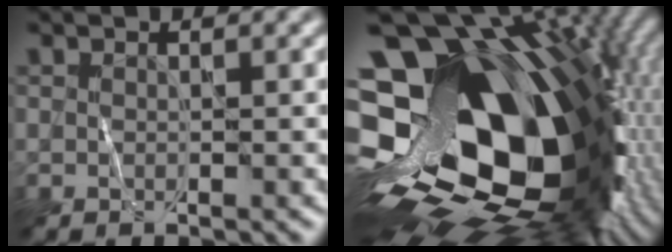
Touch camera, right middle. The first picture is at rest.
{"total": 20.5, "force": [-0.8, 13.8, 15.2], "torque": [-0.263, -0.014, -0.006]}